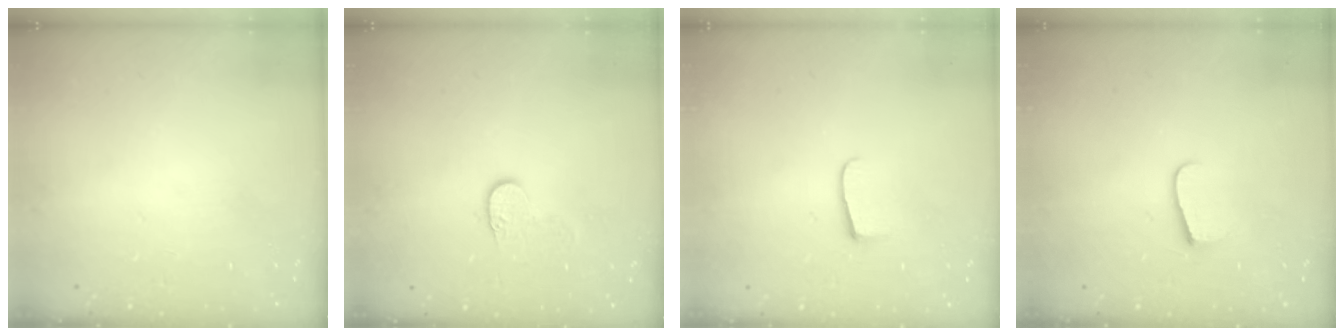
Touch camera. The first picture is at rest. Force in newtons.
{"total": 5.8, "press": 5.8, "slide": 0.6}
{"total": 6.0, "press": 5.9, "slide": 0.7}
{"total": 6.2, "press": 6.2, "slide": 0.6}